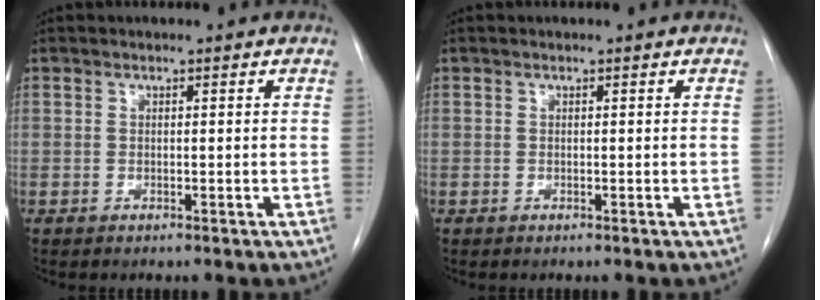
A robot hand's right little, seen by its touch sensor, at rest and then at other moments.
{"total": 0.0}